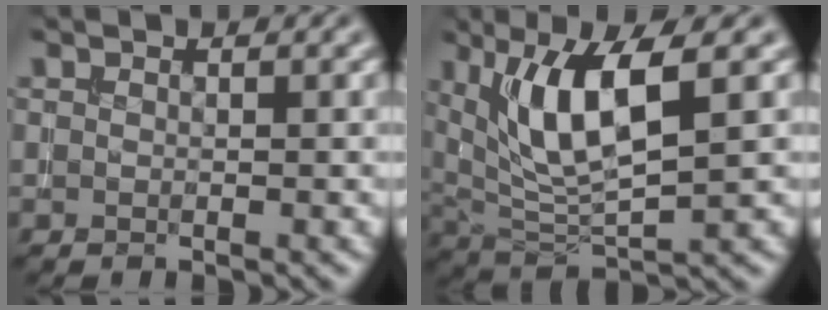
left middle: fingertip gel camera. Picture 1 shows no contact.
{"total": 7.9, "force": [2.8, 2.3, 7.0], "torque": [-0.134, -0.007, 0.055]}